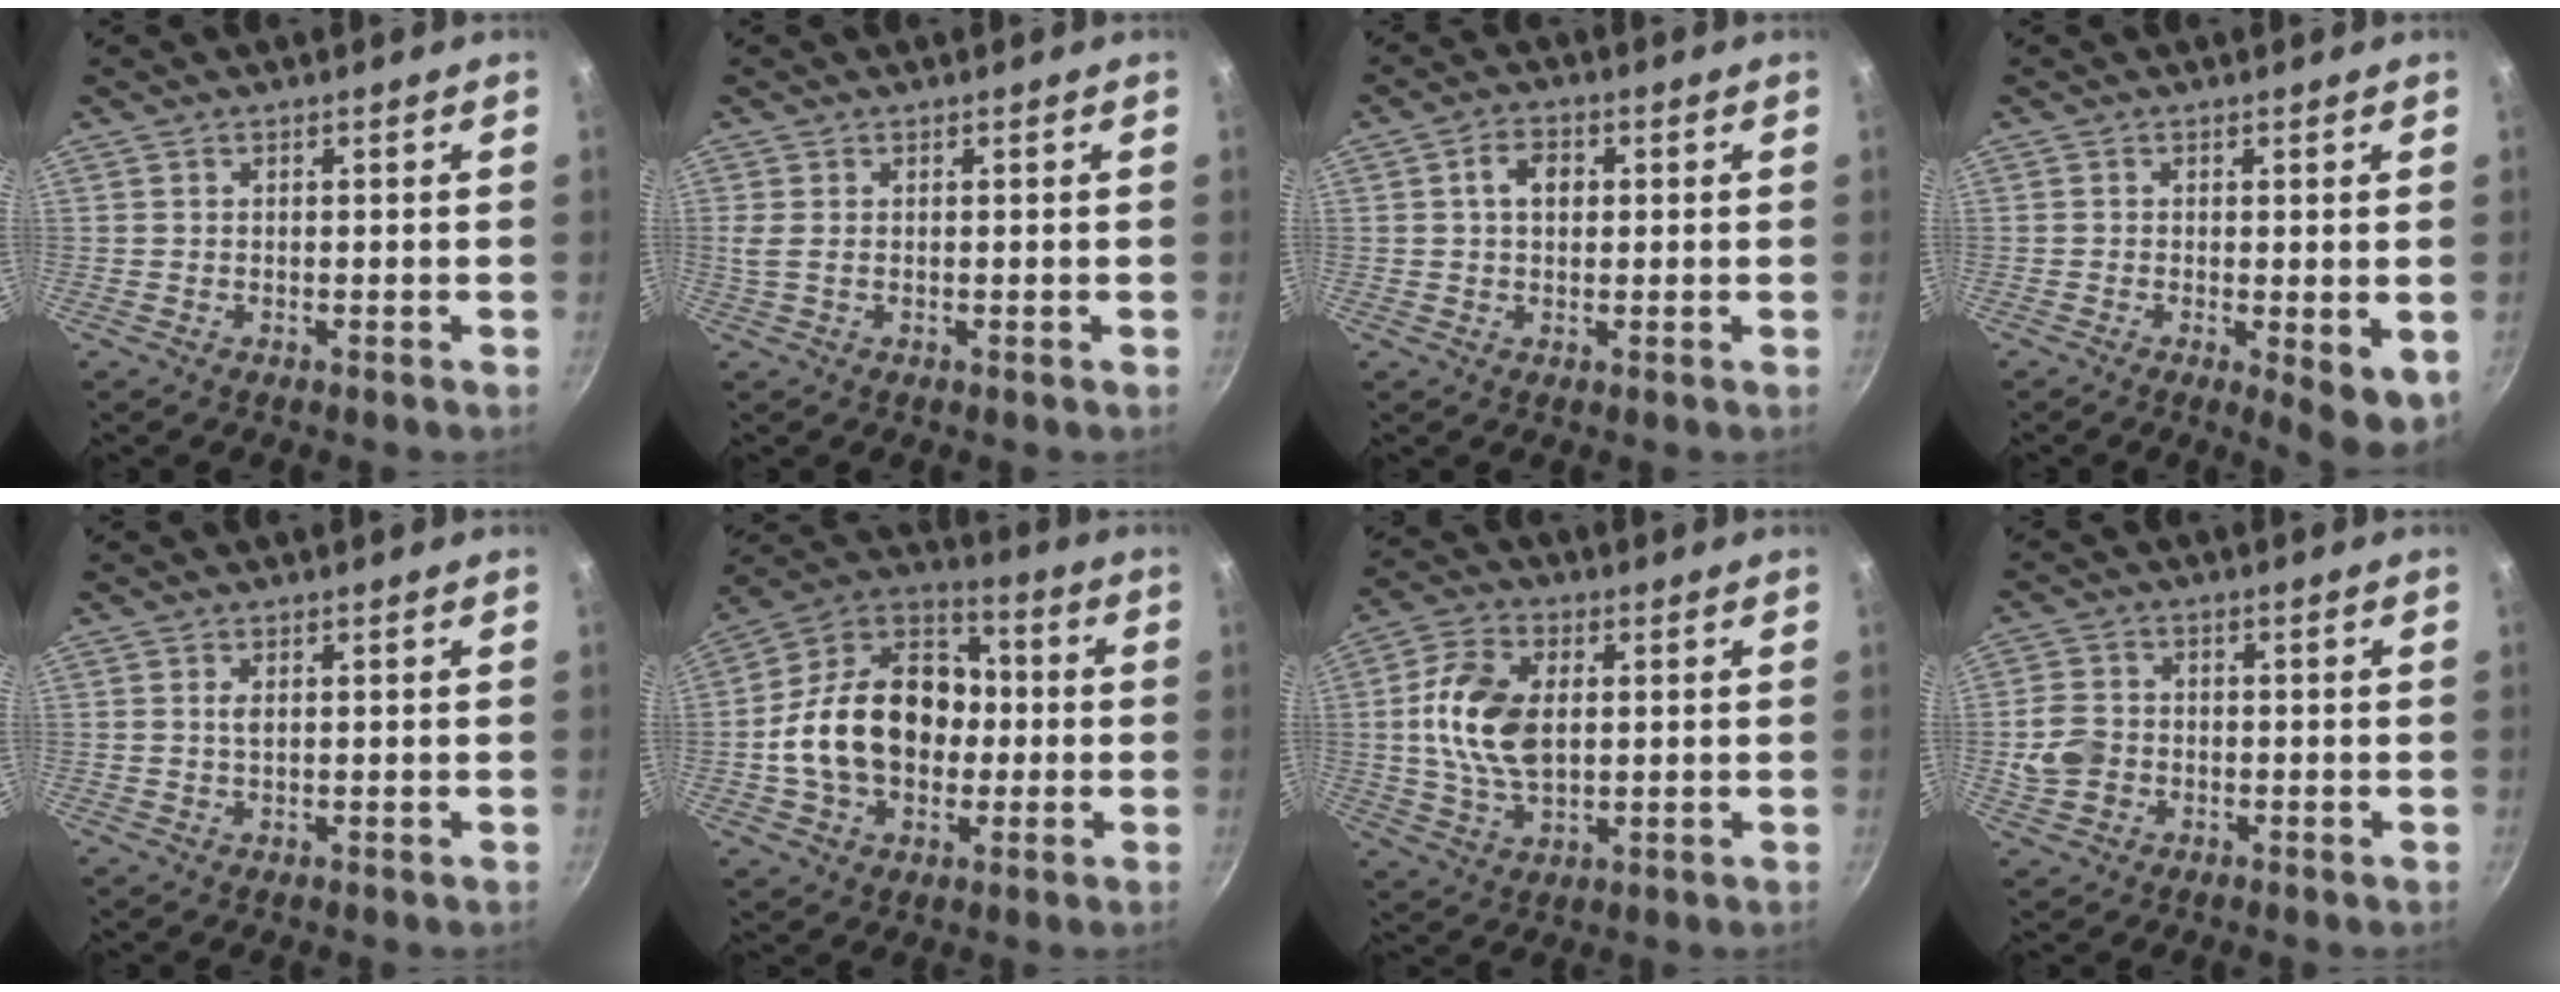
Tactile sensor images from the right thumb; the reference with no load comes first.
{"total": 1.8, "force": [0.3, 0.7, 1.6], "torque": [-0.034, -0.002, 0.007]}
{"total": 5.1, "force": [0.9, 3.6, 3.5], "torque": [-0.042, 0.009, 0.009]}
{"total": 6.2, "force": [-1.0, 2.2, 5.7], "torque": [-0.067, -0.010, -0.009]}
{"total": 1.4, "force": [0.3, 0.7, 1.2], "torque": [-0.022, 0.000, 0.005]}
{"total": 21.1, "force": [-1.4, 15.5, 14.2], "torque": [-0.216, 0.050, -0.035]}
{"total": 13.0, "force": [1.3, 8.0, 10.2], "torque": [-0.183, 0.005, 0.021]}
{"total": 7.0, "force": [-1.4, 5.6, 3.8], "torque": [-0.068, 0.014, -0.027]}